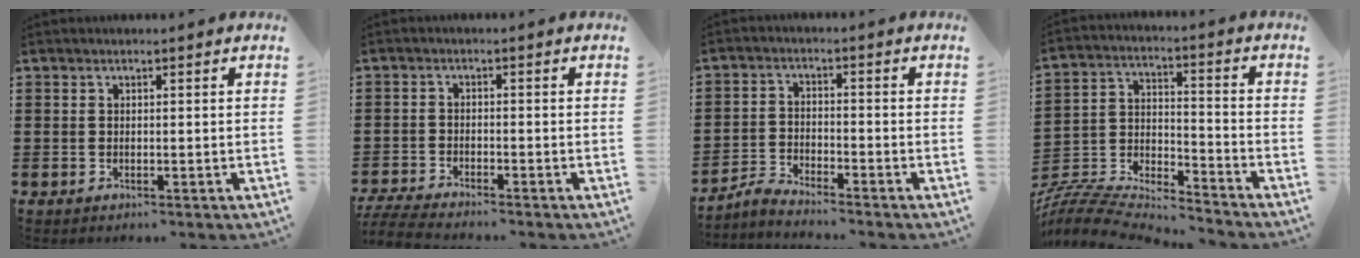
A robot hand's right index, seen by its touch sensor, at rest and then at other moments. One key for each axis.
{"total": 3.6, "fx": -3.5, "fy": -0.1, "fz": 0.8, "tx": -0.028, "ty": -0.010, "tz": -0.073}
{"total": 3.2, "fx": -3.2, "fy": 0.1, "fz": 0.5, "tx": -0.028, "ty": 0.001, "tz": -0.071}
{"total": 6.6, "fx": -6.4, "fy": 1.1, "fz": 0.9, "tx": -0.035, "ty": -0.007, "tz": -0.135}